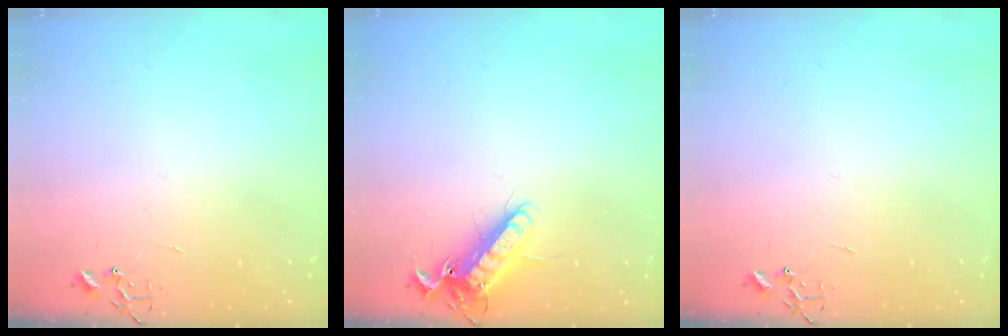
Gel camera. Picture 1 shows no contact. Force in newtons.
{"total": 13.3, "press": 13.2, "slide": 1.8}
{"total": 0.0}